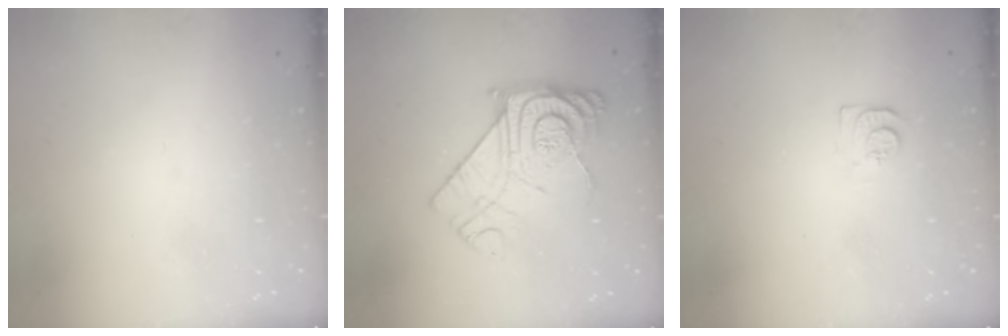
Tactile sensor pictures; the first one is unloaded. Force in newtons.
{"total": 16.4, "press": 16.3, "slide": 1.7}
{"total": 8.2, "press": 8.2, "slide": 0.9}